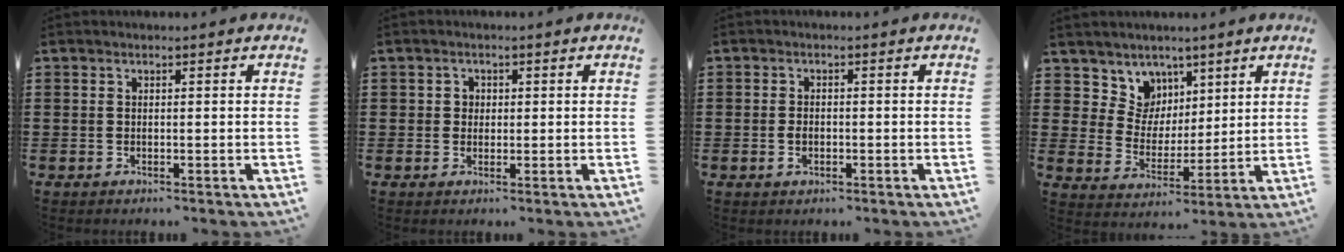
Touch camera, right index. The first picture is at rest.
{"total": 1.6, "force": [0.3, 1.5, 0.5], "torque": [-0.015, 0.008, 0.004]}
{"total": 1.6, "force": [-0.5, 1.0, 1.1], "torque": [-0.031, -0.006, -0.011]}
{"total": 6.6, "force": [3.8, 5.4, 0.4], "torque": [-0.049, -0.012, 0.074]}